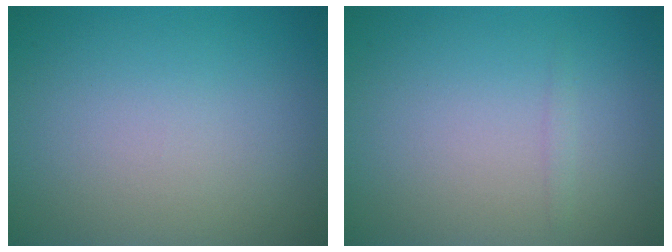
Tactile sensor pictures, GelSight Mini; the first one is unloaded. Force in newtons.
{"total": 0.5, "press": 0.5, "slide": 0.0}